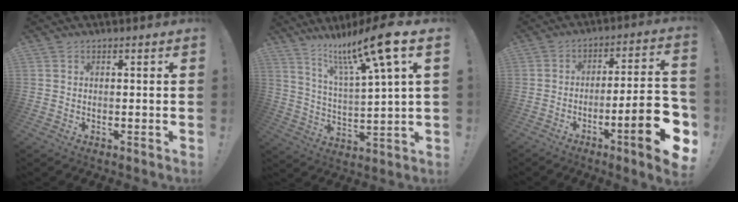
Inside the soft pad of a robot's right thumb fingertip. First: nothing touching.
{"total": 15.0, "force": [9.4, 1.1, 11.6], "torque": [-0.207, -0.058, 0.142]}
{"total": 17.9, "force": [-6.7, 3.6, 16.2], "torque": [-0.229, 0.029, -0.096]}